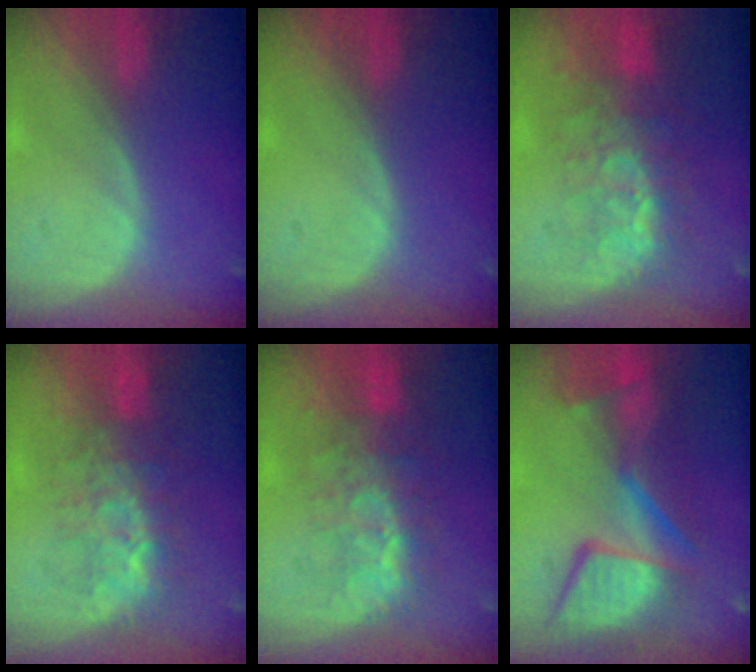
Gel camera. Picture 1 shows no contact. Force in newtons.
{"total": 0.0}
{"total": 10.1, "press": 8.6, "slide": 5.3}
{"total": 8.2, "press": 7.9, "slide": 2.3}
{"total": 9.8, "press": 8.4, "slide": 5.0}
{"total": 11.8, "press": 10.8, "slide": 4.7}